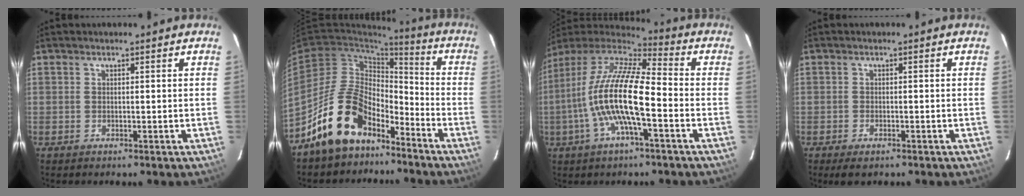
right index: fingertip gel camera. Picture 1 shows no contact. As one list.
[{"total": 15.4, "force": [-10.6, 8.1, 7.6], "torque": [-0.151, 0.033, -0.176]}, {"total": 16.7, "force": [-3.8, 3.6, 15.9], "torque": [-0.291, -0.007, -0.076]}, {"total": 2.8, "force": [-2.0, 1.2, 1.6], "torque": [-0.036, -0.010, -0.034]}]